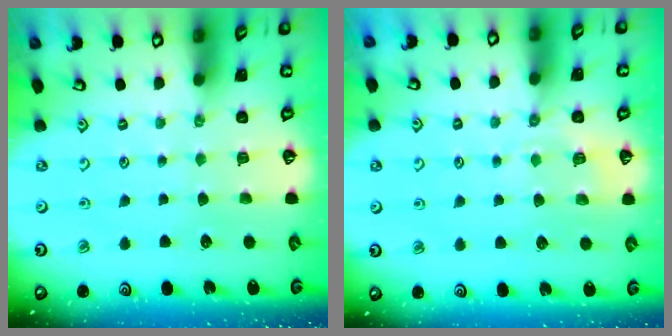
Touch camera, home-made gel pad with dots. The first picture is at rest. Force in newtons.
{"total": 4.9, "press": 4.8, "slide": 1.1}